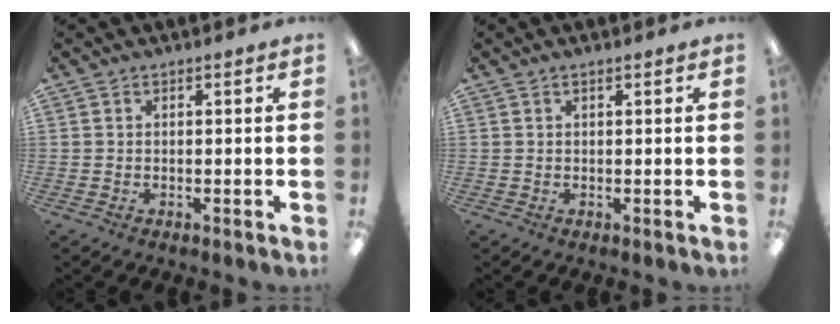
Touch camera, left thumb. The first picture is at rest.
{"total": 0.5, "force": [0.4, 0.1, 0.3], "torque": [-0.007, 0.003, 0.007]}